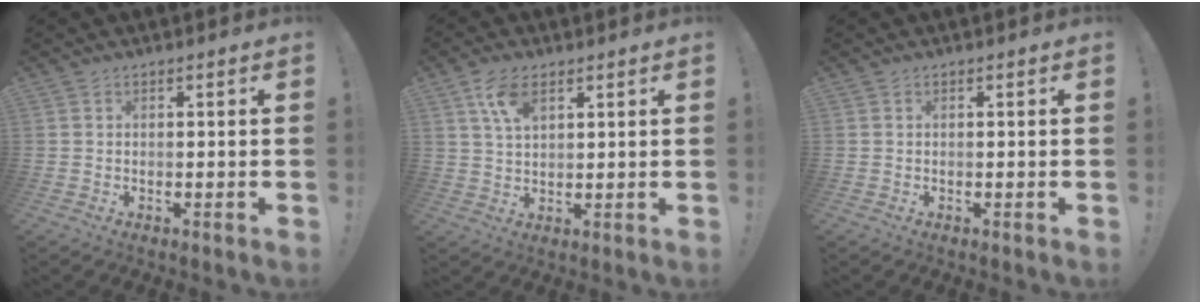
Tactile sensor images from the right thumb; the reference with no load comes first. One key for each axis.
{"total": 6.9, "fx": 3.7, "fy": 3.5, "fz": 4.6, "tx": -0.072, "ty": -0.012, "tz": 0.067}
{"total": 0.0}